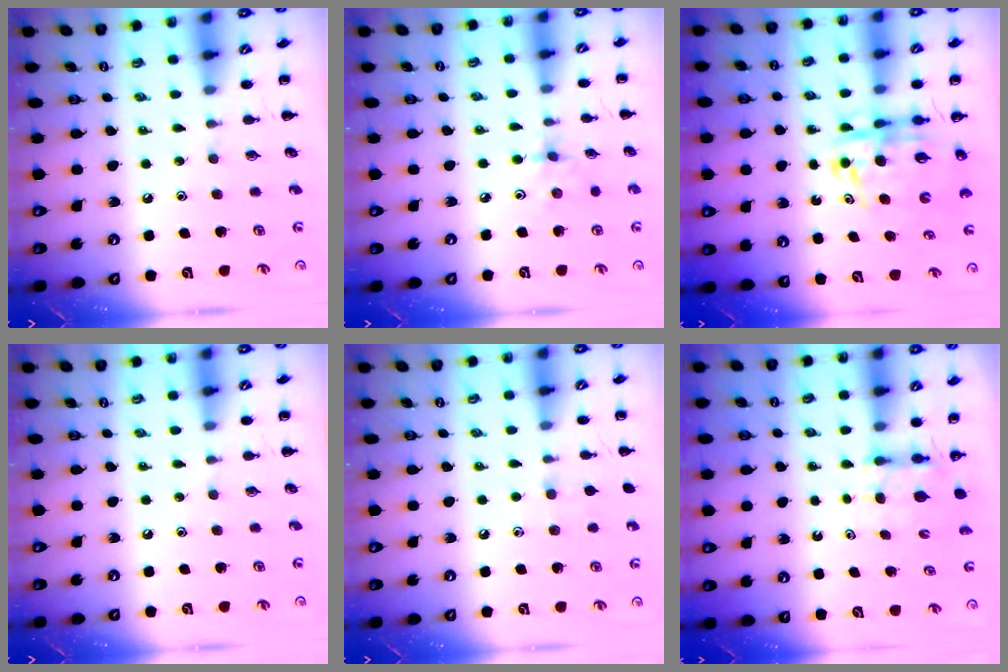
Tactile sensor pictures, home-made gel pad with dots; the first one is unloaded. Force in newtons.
{"total": 2.9, "press": 2.7, "slide": 0.9}
{"total": 8.6, "press": 8.0, "slide": 3.2}
{"total": 0.0}
{"total": 4.3, "press": 3.9, "slide": 1.7}
{"total": 4.1, "press": 4.1, "slide": 0.5}